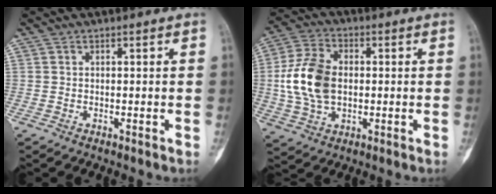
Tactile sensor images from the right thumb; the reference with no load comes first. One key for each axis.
{"total": 13.0, "fx": 0.1, "fy": 8.4, "fz": 9.8, "tx": -0.191, "ty": 0.010, "tz": 0.004}